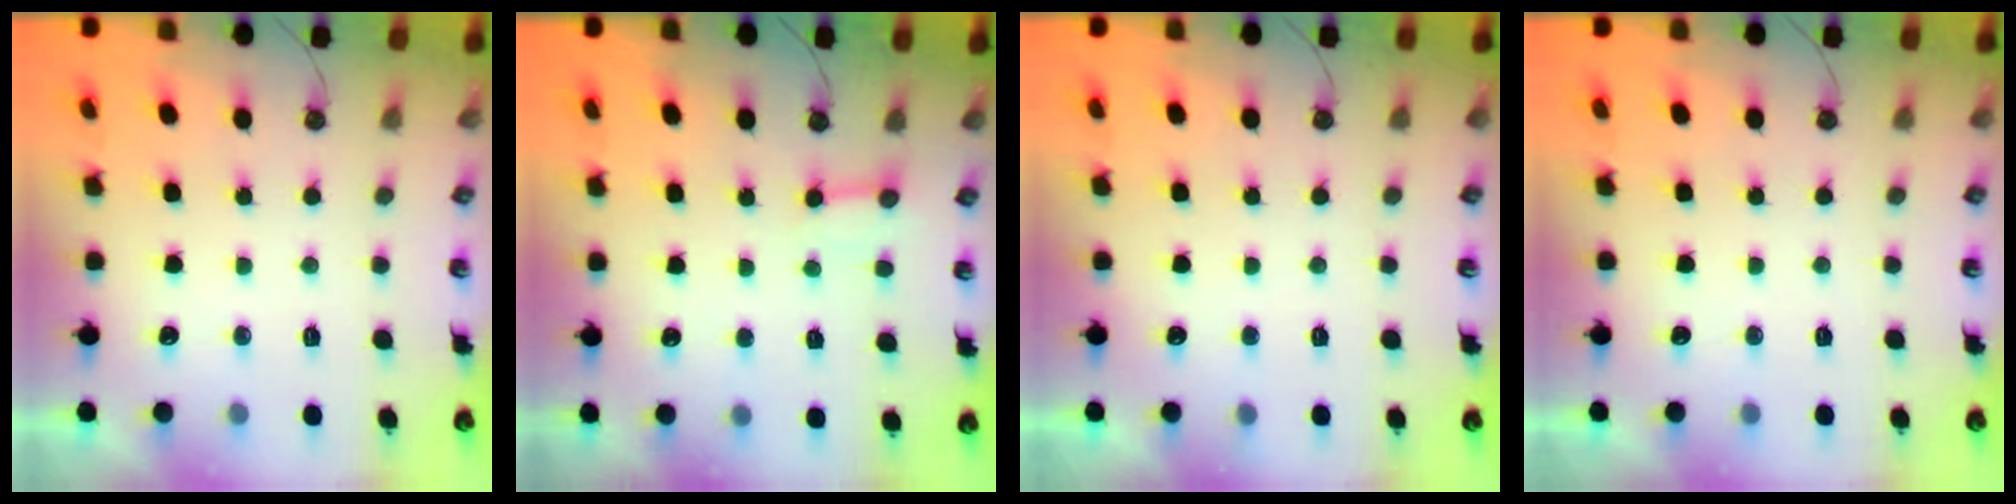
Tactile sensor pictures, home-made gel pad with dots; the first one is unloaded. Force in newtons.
{"total": 4.2, "press": 4.2, "slide": 0.6}
{"total": 3.7, "press": 3.6, "slide": 0.4}
{"total": 0.0}